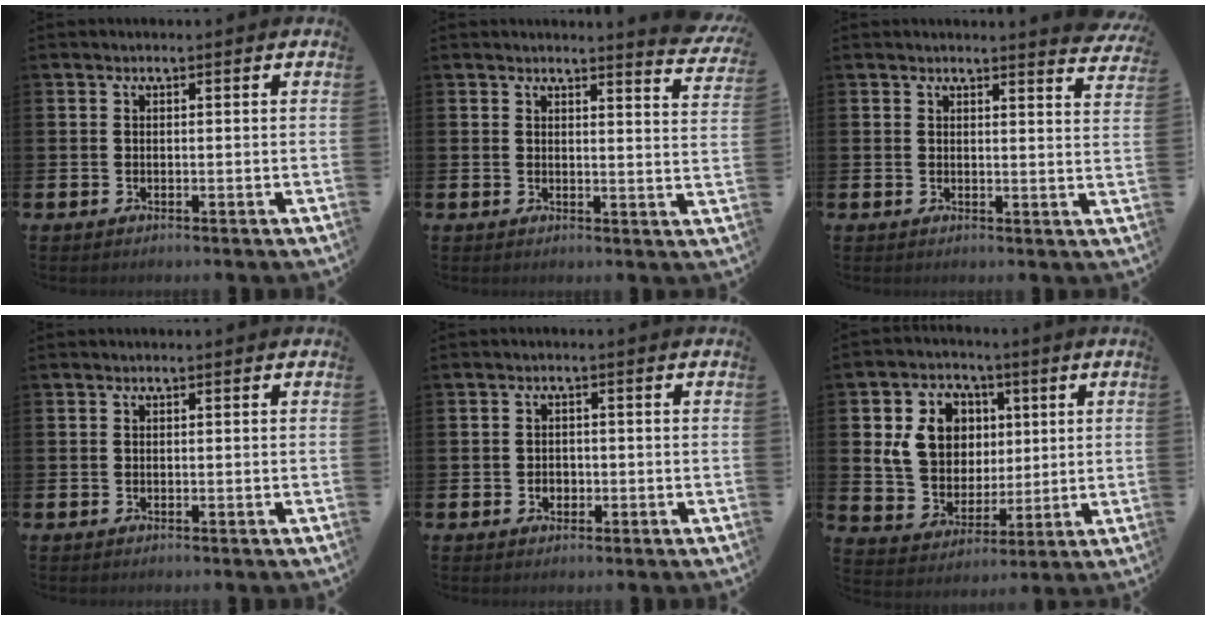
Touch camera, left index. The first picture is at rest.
{"total": 3.2, "force": [3.2, -0.4, 0.4], "torque": [0.010, -0.032, 0.052]}
{"total": 2.7, "force": [2.7, -0.3, 0.0], "torque": [0.019, -0.028, 0.044]}
{"total": 0.0}
{"total": 1.7, "force": [-0.5, 1.4, 0.8], "torque": [-0.016, 0.006, -0.012]}
{"total": 9.4, "force": [3.7, 7.6, 4.1], "torque": [-0.110, 0.011, 0.070]}